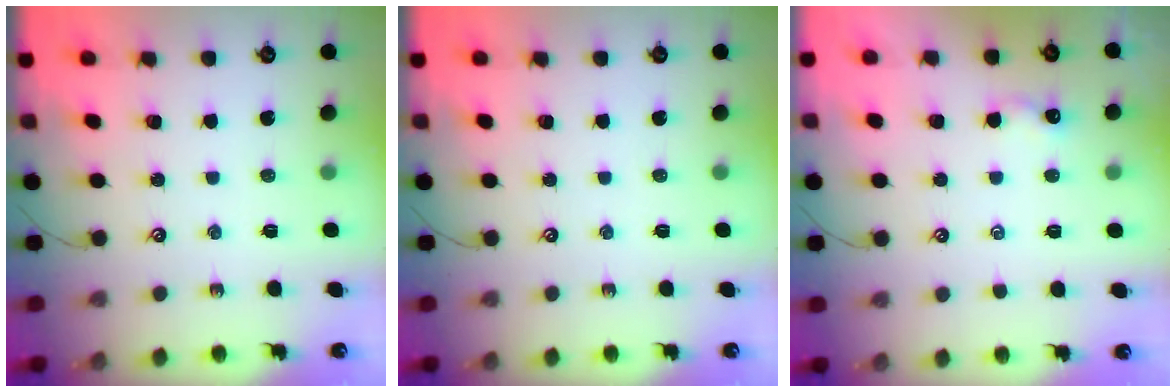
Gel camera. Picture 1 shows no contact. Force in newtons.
{"total": 0.0}
{"total": 1.8, "press": 1.8, "slide": 0.3}